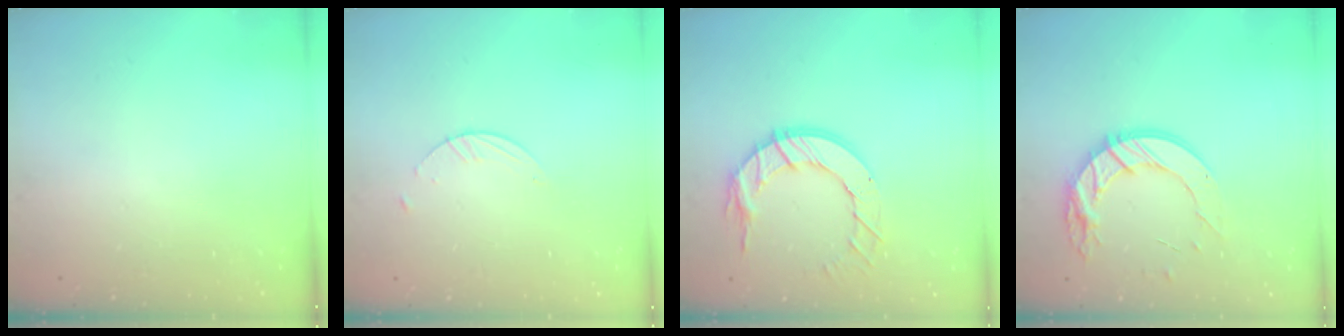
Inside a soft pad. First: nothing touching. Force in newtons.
{"total": 2.1, "press": 2.1, "slide": 0.2}
{"total": 12.3, "press": 12.3, "slide": 1.2}
{"total": 14.7, "press": 14.6, "slide": 1.3}